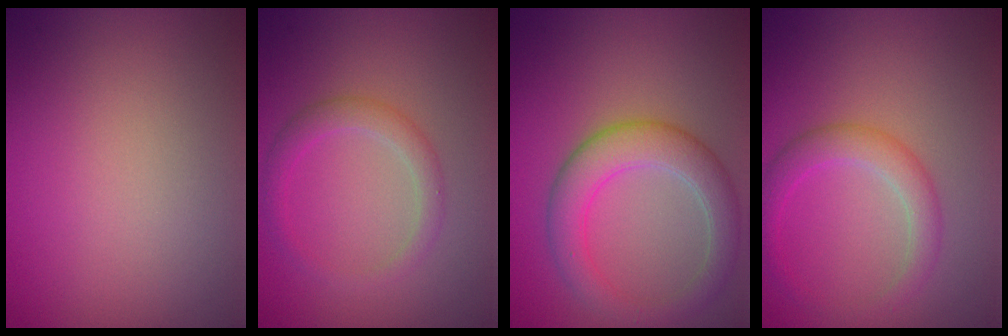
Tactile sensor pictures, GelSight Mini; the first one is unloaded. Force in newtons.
{"total": 2.1, "press": 2.1, "slide": 0.0}
{"total": 4.8, "press": 4.8, "slide": 0.4}
{"total": 2.8, "press": 2.7, "slide": 0.2}